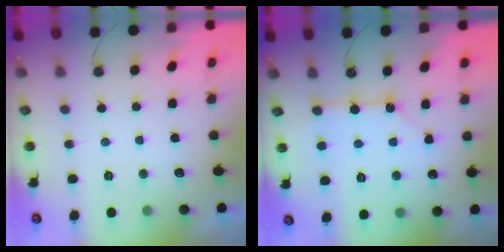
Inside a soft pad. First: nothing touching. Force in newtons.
{"total": 2.5, "press": 2.5, "slide": 0.2}